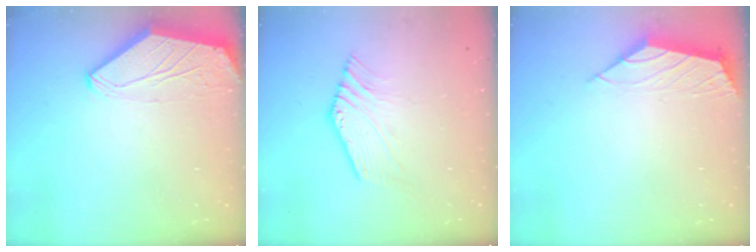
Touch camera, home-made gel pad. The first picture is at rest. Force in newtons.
{"total": 4.6, "press": 4.4, "slide": 1.2}
{"total": 2.1, "press": 2.0, "slide": 0.5}